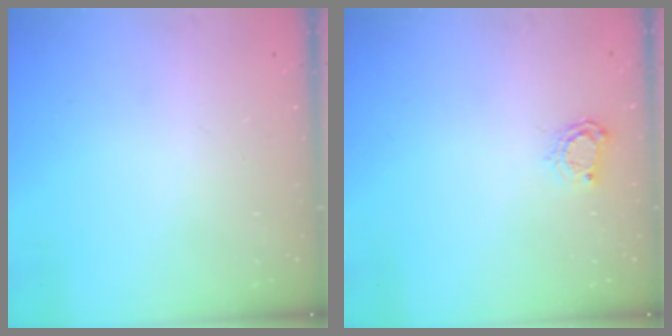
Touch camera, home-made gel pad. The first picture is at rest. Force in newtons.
{"total": 5.7, "press": 5.7, "slide": 0.8}